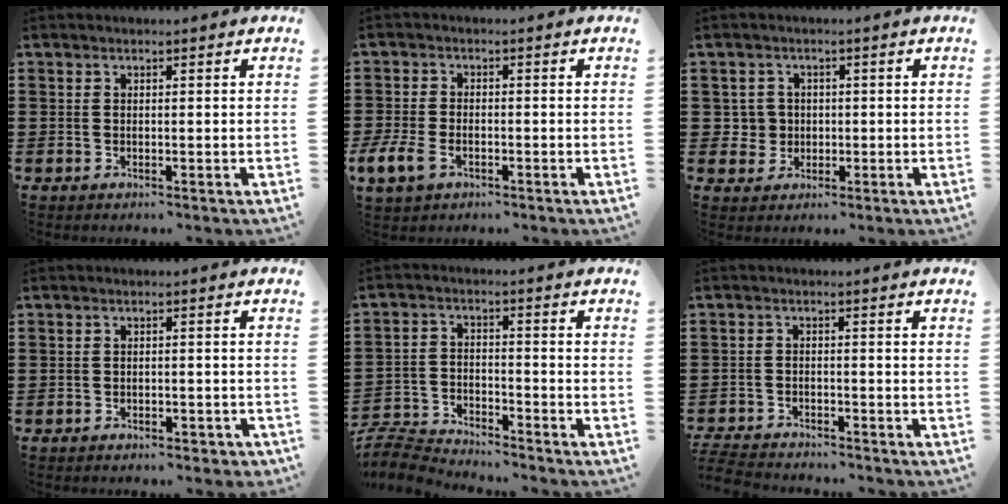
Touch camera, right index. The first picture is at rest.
{"total": 3.9, "force": [-1.9, 2.2, 2.6], "torque": [-0.080, -0.007, -0.044]}
{"total": 3.3, "force": [-0.3, 3.2, 0.6], "torque": [-0.036, 0.004, -0.011]}
{"total": 1.6, "force": [-1.5, 0.4, 0.2], "torque": [-0.011, -0.001, -0.031]}
{"total": 5.8, "force": [-5.7, 0.7, 0.6], "torque": [-0.029, 0.004, -0.119]}
{"total": 3.6, "force": [-3.6, 0.2, 0.3], "torque": [-0.016, -0.005, -0.078]}